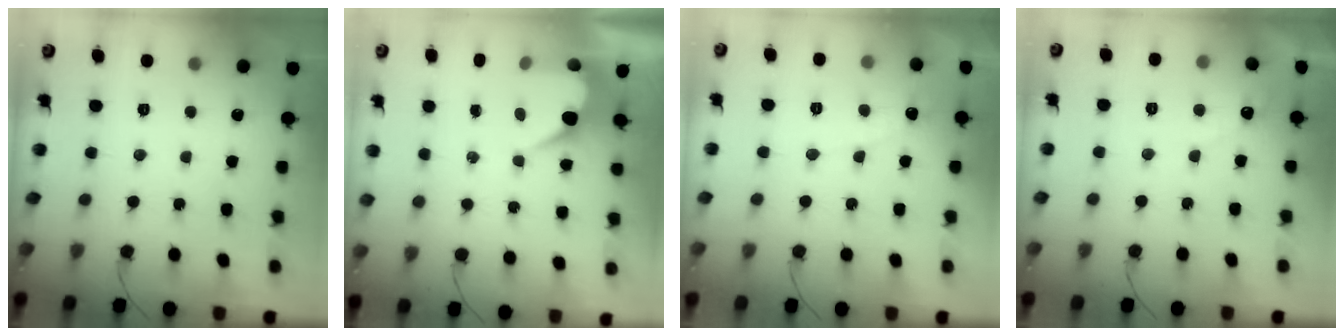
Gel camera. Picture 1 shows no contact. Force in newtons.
{"total": 6.7, "press": 6.7, "slide": 0.3}
{"total": 5.1, "press": 5.1, "slide": 0.5}
{"total": 3.9, "press": 3.9, "slide": 0.2}